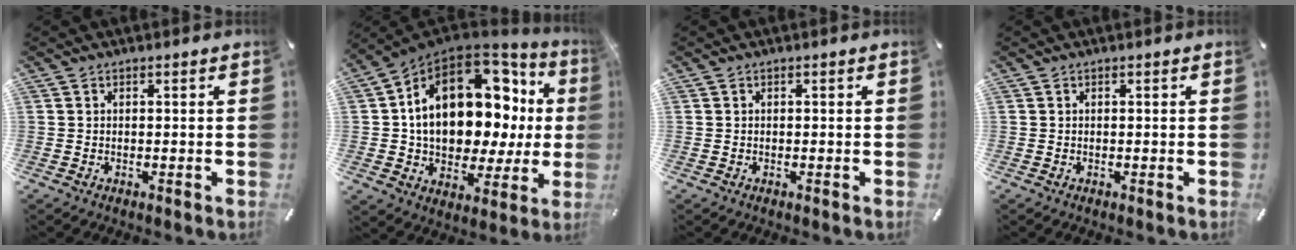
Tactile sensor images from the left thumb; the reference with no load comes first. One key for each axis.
{"total": 20.5, "fx": 4.9, "fy": 13.3, "fz": 14.8, "tx": -0.236, "ty": -0.032, "tz": 0.083}
{"total": 0.0}
{"total": 0.0}